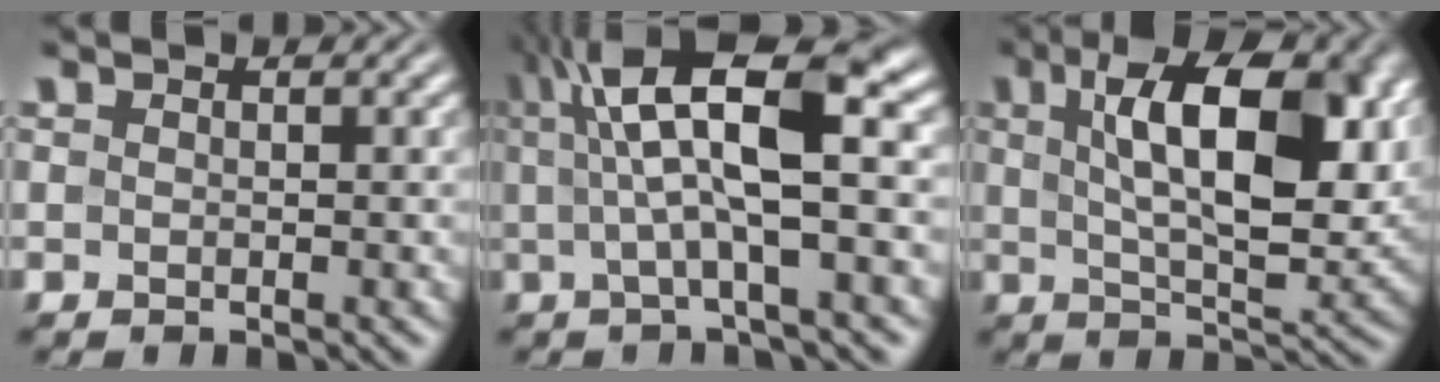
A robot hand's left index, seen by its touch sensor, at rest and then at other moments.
{"total": 9.4, "force": [1.9, 2.3, 8.9], "torque": [-0.144, 0.011, 0.029]}
{"total": 13.0, "force": [3.7, 5.8, 11.0], "torque": [-0.166, 0.000, 0.059]}